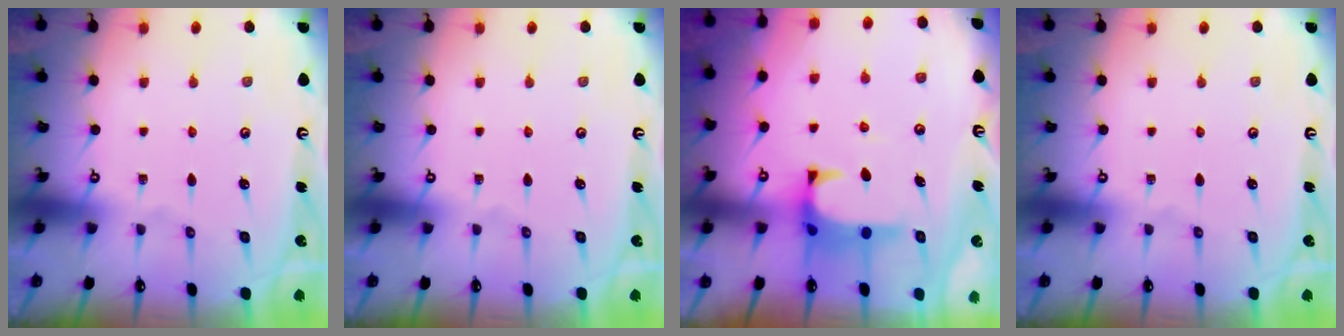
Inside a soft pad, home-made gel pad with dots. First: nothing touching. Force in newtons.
{"total": 0.0}
{"total": 1.4, "press": 1.2, "slide": 0.8}
{"total": 0.0}